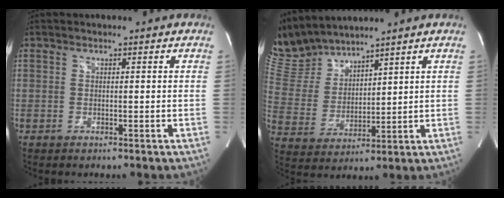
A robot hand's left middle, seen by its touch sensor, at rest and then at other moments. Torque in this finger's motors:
{"motor_torque": [0.67, -1.13, 0.10, 0.02]}